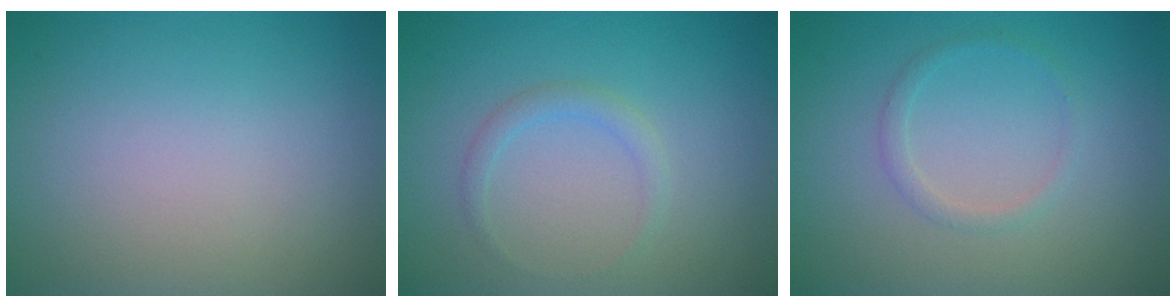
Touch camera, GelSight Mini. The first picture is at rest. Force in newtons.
{"total": 1.3, "press": 1.3, "slide": 0.1}
{"total": 1.2, "press": 1.2, "slide": 0.0}